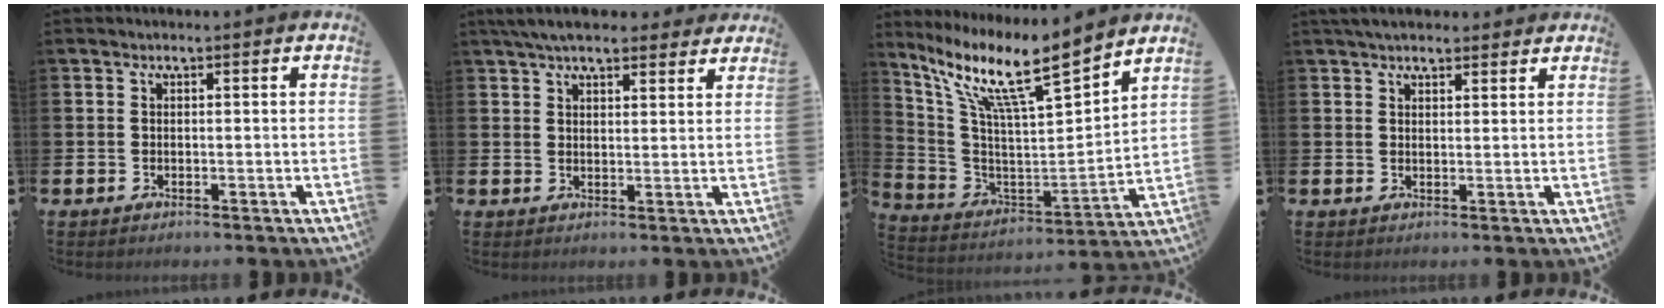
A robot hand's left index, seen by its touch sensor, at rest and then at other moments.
{"total": 5.7, "force": [5.1, 1.7, 1.9], "torque": [-0.039, -0.014, 0.093]}
{"total": 12.0, "force": [9.3, 1.6, 7.4], "torque": [-0.169, -0.066, 0.150]}
{"total": 3.5, "force": [3.2, 1.2, 0.8], "torque": [-0.009, -0.010, 0.058]}